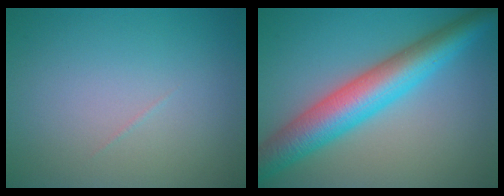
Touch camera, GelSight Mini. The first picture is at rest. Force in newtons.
{"total": 8.0, "press": 8.0, "slide": 0.3}